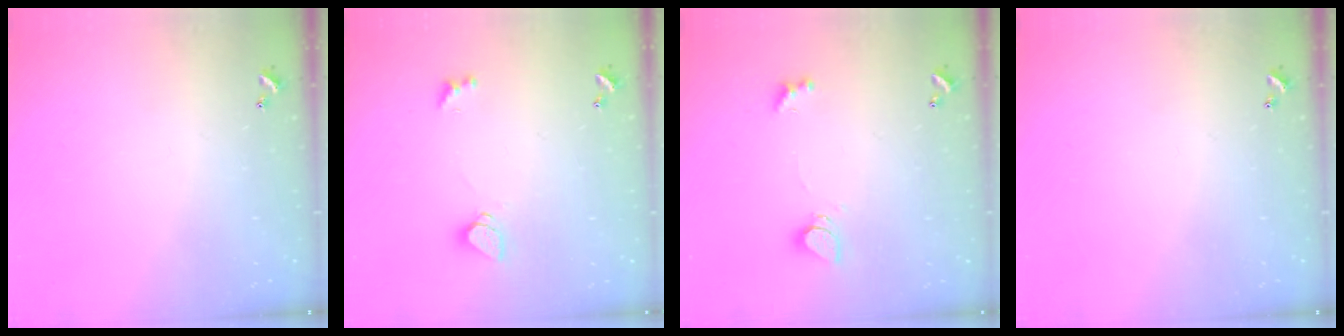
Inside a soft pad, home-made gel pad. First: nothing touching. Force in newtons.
{"total": 1.6, "press": 1.6, "slide": 0.5}
{"total": 1.0, "press": 0.9, "slide": 0.4}
{"total": 0.0}